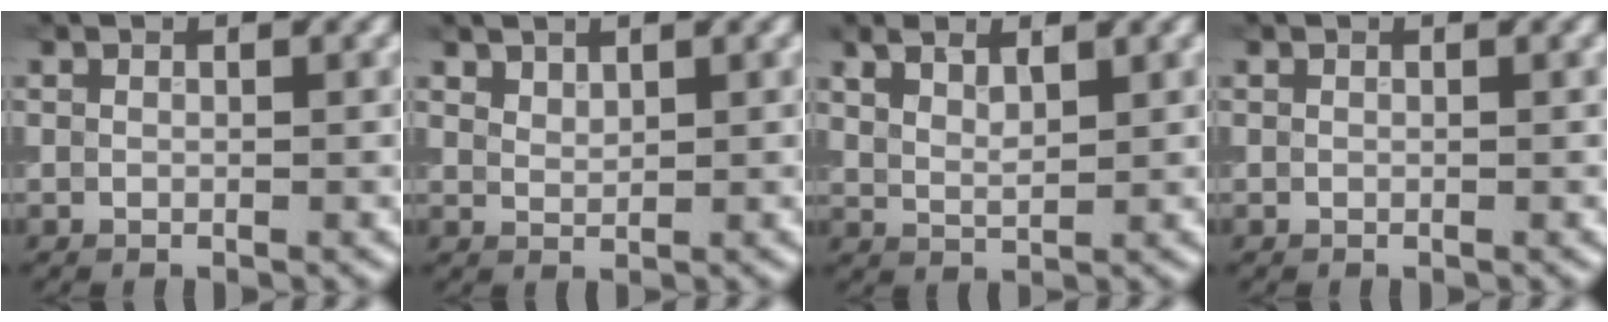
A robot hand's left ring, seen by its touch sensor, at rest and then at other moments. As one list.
[{"total": 1.2, "force": [1.1, 0.4, 0.3], "torque": [-0.009, -0.002, 0.026]}, {"total": 2.5, "force": [1.8, 0.9, 1.5], "torque": [-0.033, -0.001, 0.037]}, {"total": 0.0}]